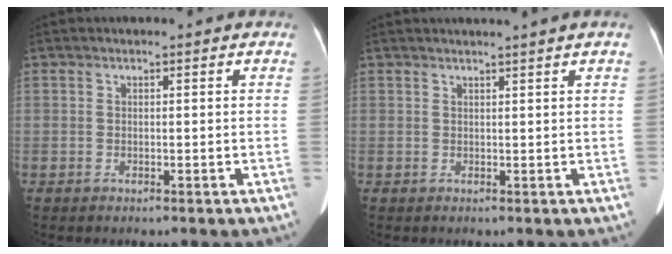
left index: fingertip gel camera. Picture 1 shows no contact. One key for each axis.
{"total": 2.7, "fx": 2.3, "fy": -0.8, "fz": 1.2, "tx": -0.015, "ty": 0.009, "tz": 0.035}